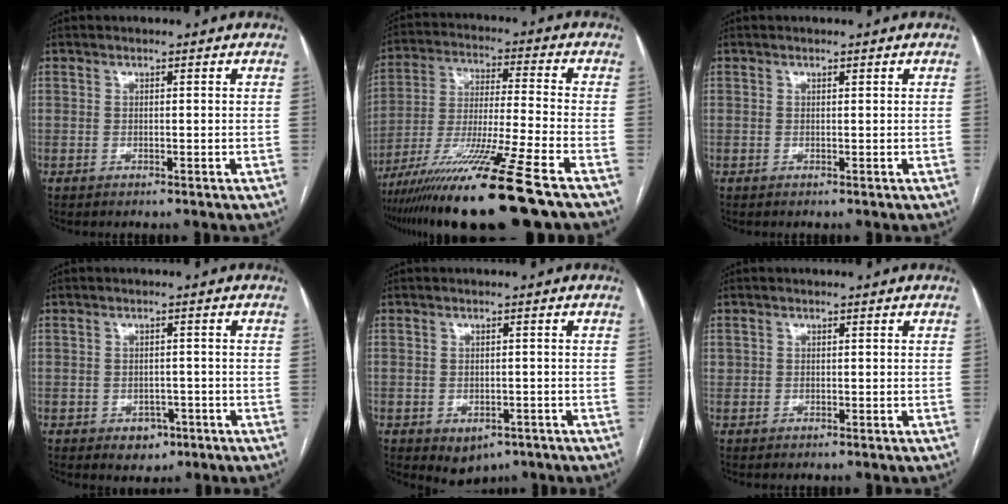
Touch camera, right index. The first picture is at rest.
{"total": 18.0, "force": [-12.8, -1.6, 12.6], "torque": [-0.233, -0.049, -0.227]}
{"total": 0.0}
{"total": 3.4, "force": [-1.6, 2.5, 1.5], "torque": [-0.008, 0.005, -0.013]}
{"total": 4.1, "force": [-2.3, 2.9, 1.8], "torque": [-0.017, 0.000, -0.020]}
{"total": 0.0}